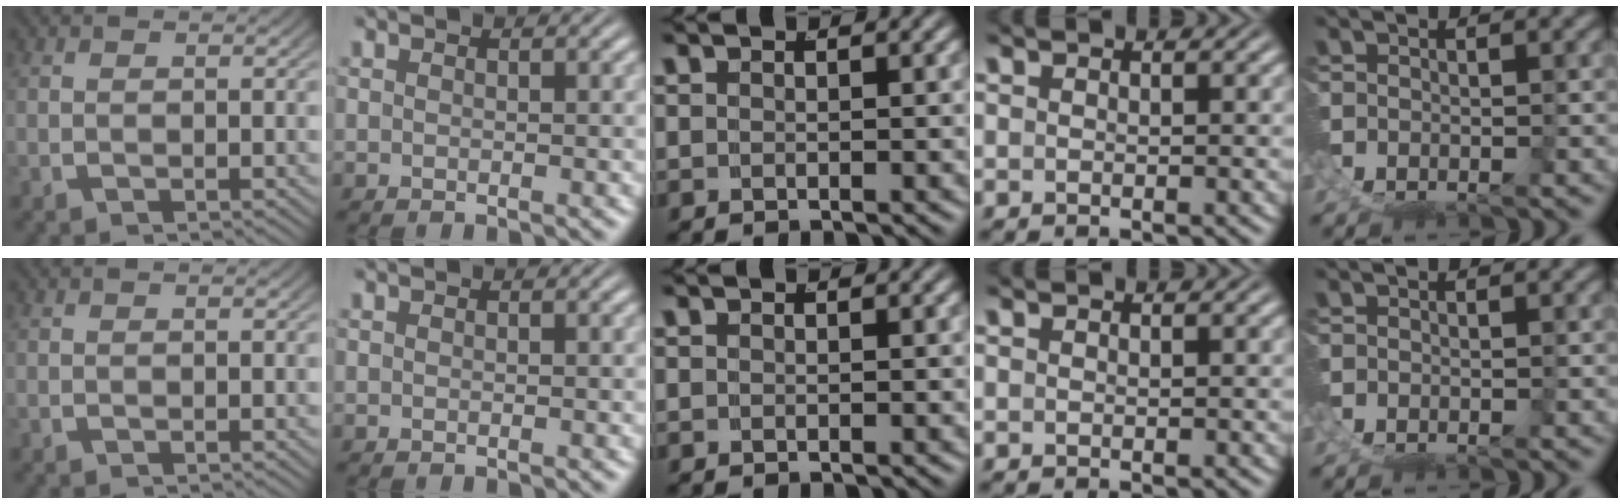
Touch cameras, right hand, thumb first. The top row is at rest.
{}